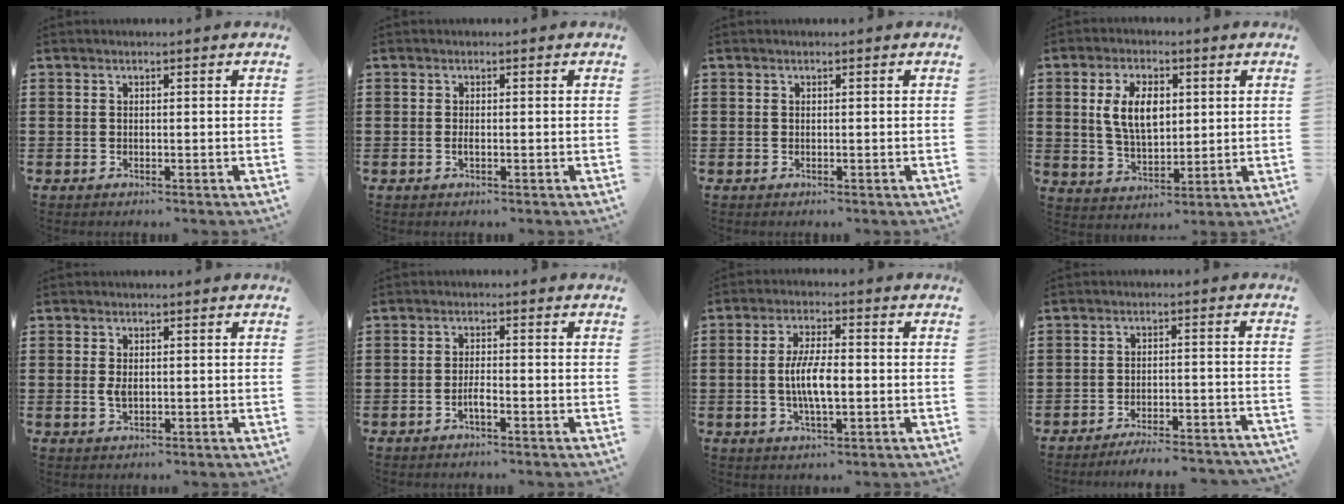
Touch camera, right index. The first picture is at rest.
{"total": 0.7, "force": [-0.2, 0.1, 0.7], "torque": [-0.013, -0.005, -0.003]}
{"total": 0.0}
{"total": 7.9, "force": [1.6, 4.4, 6.3], "torque": [-0.139, 0.006, 0.022]}
{"total": 2.2, "force": [0.1, 1.2, 1.9], "torque": [-0.039, 0.005, 0.002]}
{"total": 2.1, "force": [-1.1, 0.3, 1.7], "torque": [-0.032, -0.001, -0.020]}
{"total": 6.7, "force": [-0.6, 2.1, 6.3], "torque": [-0.132, -0.003, -0.018]}
{"total": 4.1, "force": [-3.9, -0.2, 1.3], "torque": [-0.024, -0.004, -0.078]}